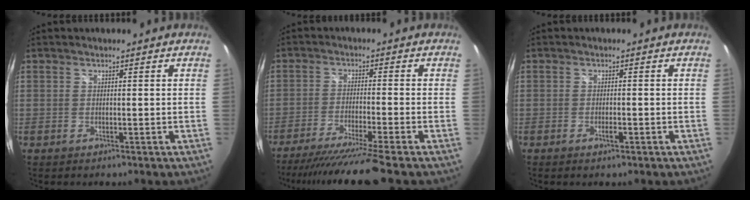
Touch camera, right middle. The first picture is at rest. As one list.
[{"total": 13.0, "force": [-11.1, -1.9, 6.6], "torque": [-0.131, -0.028, -0.184]}, {"total": 1.5, "force": [-0.9, 0.4, 1.2], "torque": [-0.023, -0.001, -0.016]}]